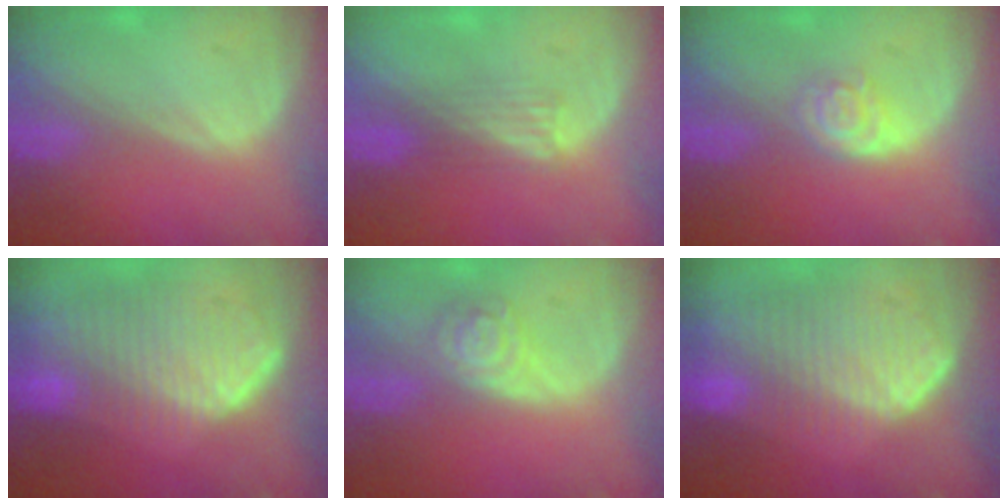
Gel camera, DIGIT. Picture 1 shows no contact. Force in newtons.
{"total": 3.0, "press": 2.8, "slide": 1.1}
{"total": 4.1, "press": 3.6, "slide": 1.9}
{"total": 10.6, "press": 9.2, "slide": 5.2}
{"total": 5.2, "press": 4.6, "slide": 2.4}
{"total": 10.7, "press": 9.4, "slide": 5.2}